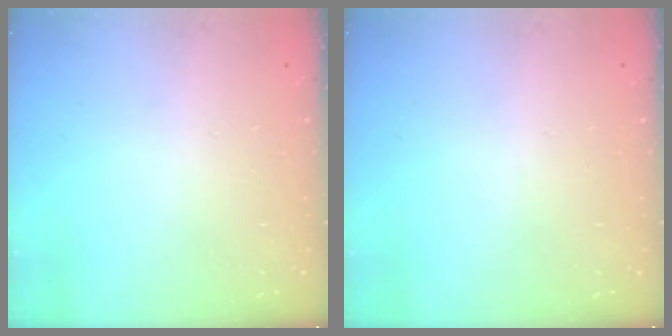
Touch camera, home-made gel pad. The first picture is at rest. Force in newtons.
{"total": 0.0}